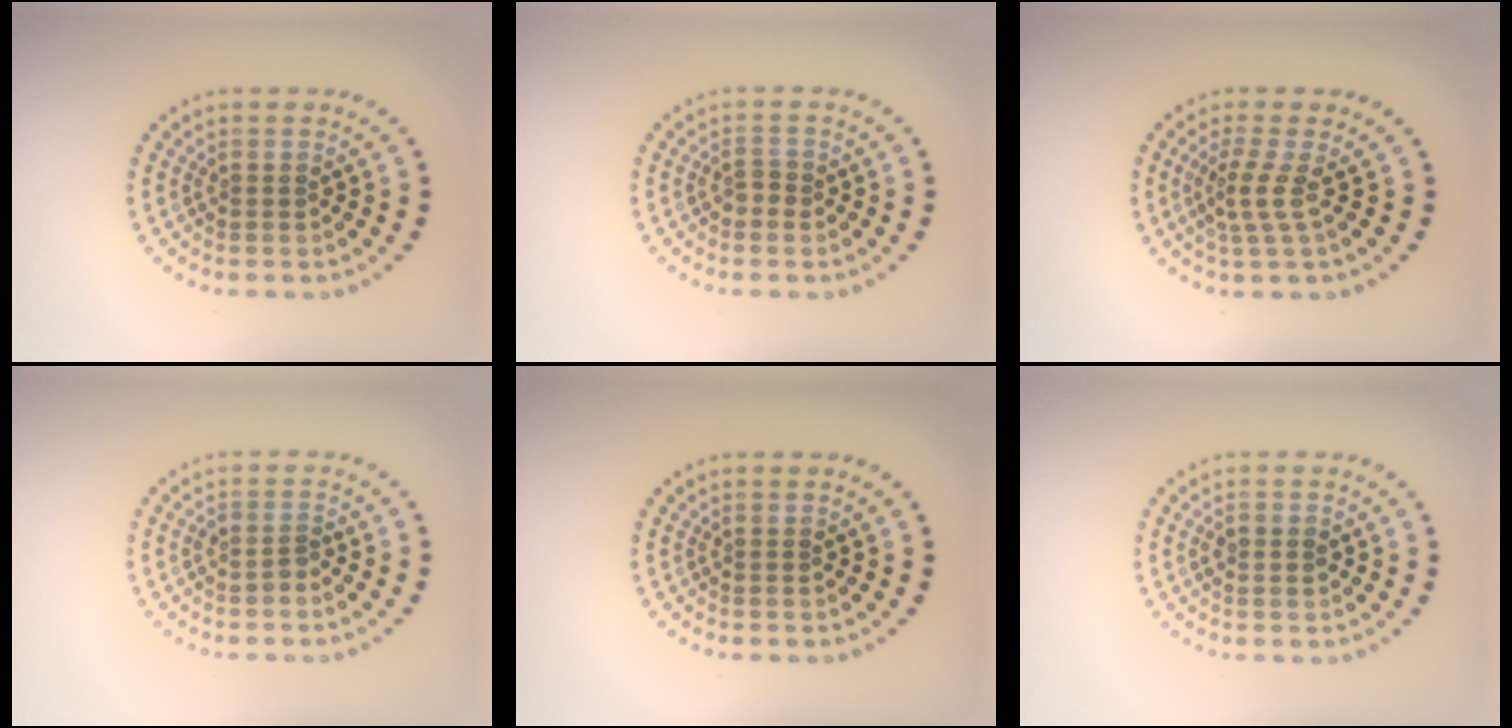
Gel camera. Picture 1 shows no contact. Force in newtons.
{"total": 1.2, "press": 1.1, "slide": 0.5}
{"total": 2.3, "press": 1.5, "slide": 1.7}
{"total": 1.1, "press": 0.9, "slide": 0.6}
{"total": 0.0}
{"total": 0.9, "press": 0.9, "slide": 0.1}